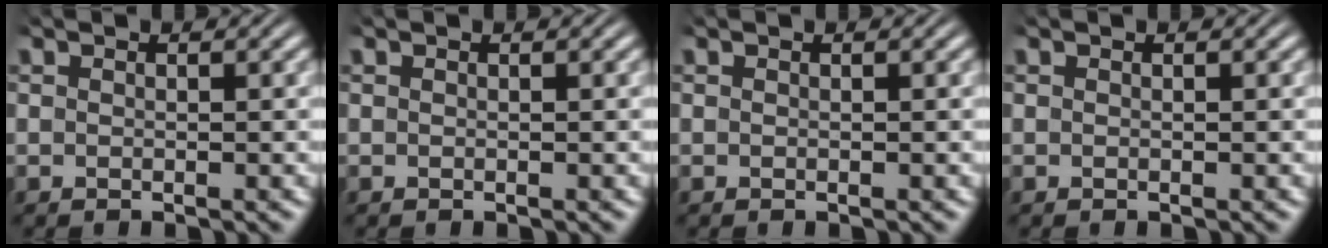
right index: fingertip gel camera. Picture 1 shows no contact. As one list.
[{"total": 0.0}, {"total": 0.0}, {"total": 0.0}]